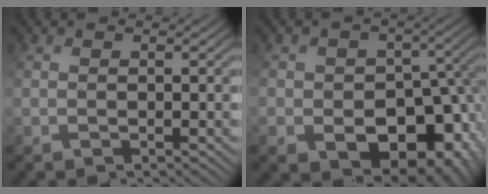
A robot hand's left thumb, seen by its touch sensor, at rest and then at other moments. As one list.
[{"total": 14.4, "force": [-5.1, 10.7, 8.3], "torque": [-0.118, -0.043, -0.074]}]